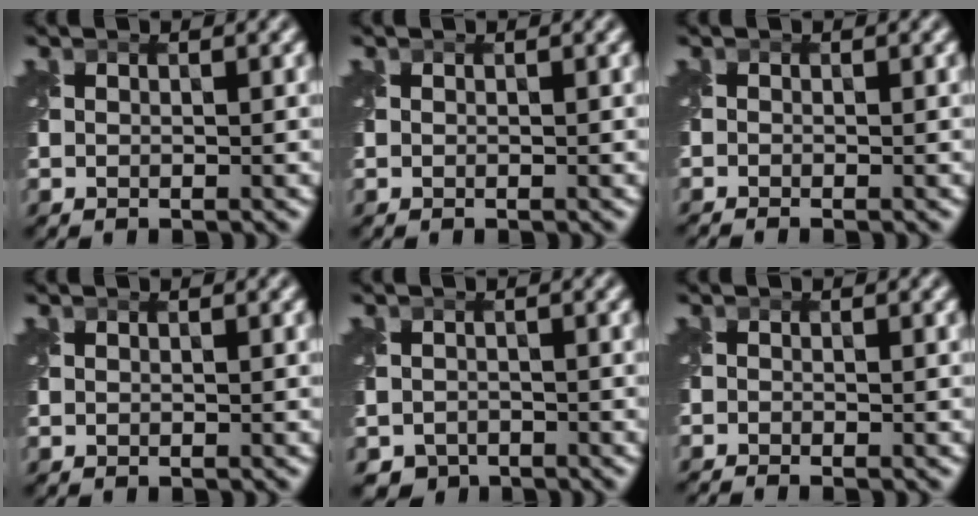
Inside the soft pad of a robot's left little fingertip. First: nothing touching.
{"total": 0.0}
{"total": 1.2, "force": [-1.1, 0.1, 0.5], "torque": [-0.003, -0.013, -0.022]}
{"total": 0.0}
{"total": 2.5, "force": [-1.9, 1.6, 0.3], "torque": [0.000, -0.013, -0.037]}
{"total": 1.8, "force": [-1.7, 0.1, 0.7], "torque": [-0.012, -0.012, -0.035]}